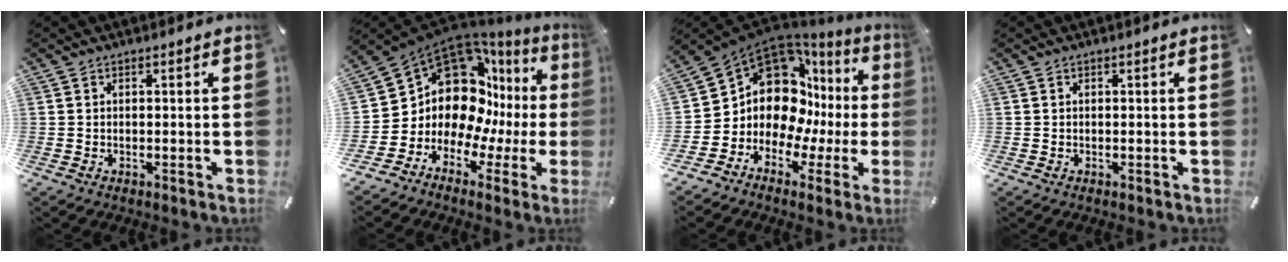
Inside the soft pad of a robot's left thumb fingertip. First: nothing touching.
{"total": 14.6, "force": [5.3, 11.3, 7.7], "torque": [-0.158, -0.082, 0.097]}
{"total": 13.5, "force": [3.5, 10.4, 7.8], "torque": [-0.154, -0.068, 0.055]}
{"total": 0.0}